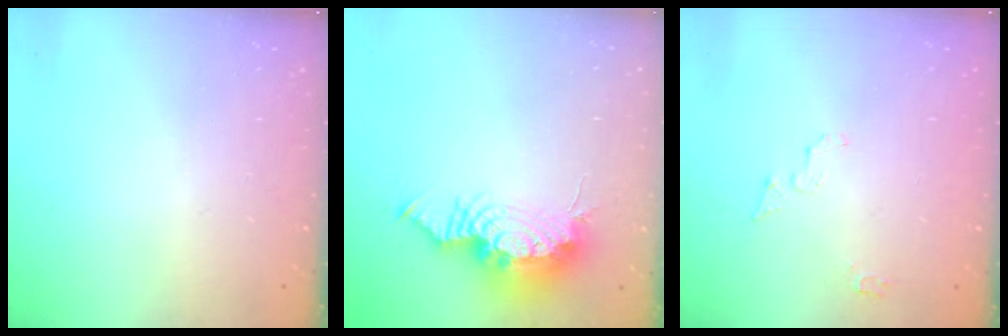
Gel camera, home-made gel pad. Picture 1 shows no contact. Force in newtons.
{"total": 14.0, "press": 13.6, "slide": 3.6}
{"total": 3.8, "press": 3.8, "slide": 0.4}